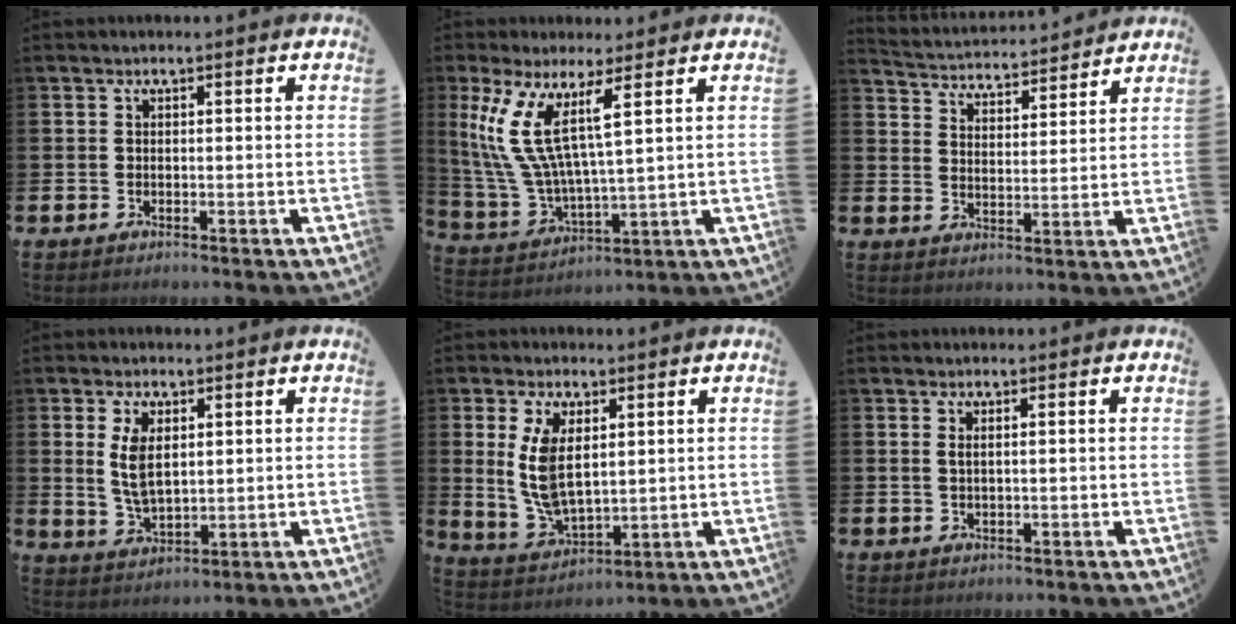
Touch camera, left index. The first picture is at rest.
{"total": 10.0, "force": [6.0, 2.4, 7.7], "torque": [-0.180, -0.019, 0.109]}
{"total": 4.0, "force": [4.0, 0.7, 0.0], "torque": [-0.025, -0.033, 0.066]}
{"total": 5.1, "force": [1.9, 2.6, 4.0], "torque": [-0.067, 0.000, 0.029]}
{"total": 7.3, "force": [2.5, 3.9, 5.6], "torque": [-0.121, -0.007, 0.039]}
{"total": 0.8, "force": [0.4, -0.1, 0.6], "torque": [-0.011, -0.002, 0.007]}